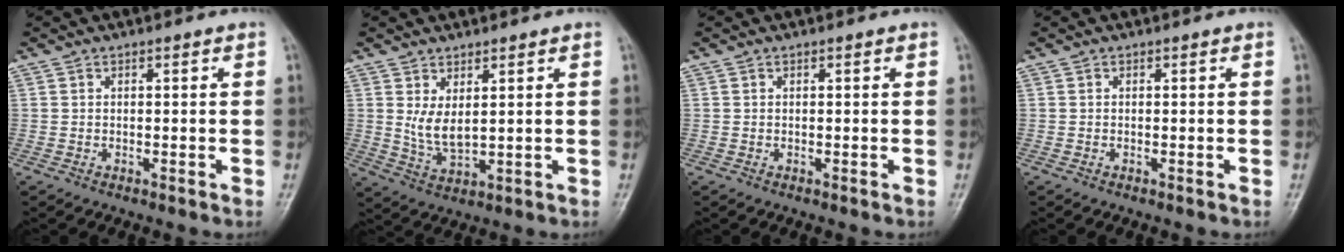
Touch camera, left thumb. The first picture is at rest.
{"total": 5.3, "force": [1.8, 2.4, 4.4], "torque": [-0.078, -0.021, 0.045]}
{"total": 0.0}
{"total": 0.0}